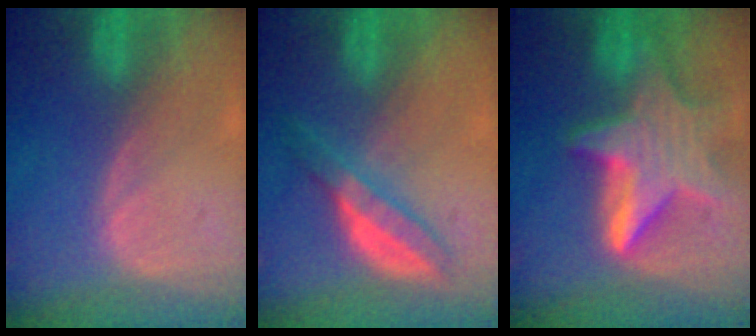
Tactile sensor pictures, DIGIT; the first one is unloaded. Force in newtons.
{"total": 5.9, "press": 5.2, "slide": 2.8}
{"total": 9.5, "press": 9.5, "slide": 0.6}